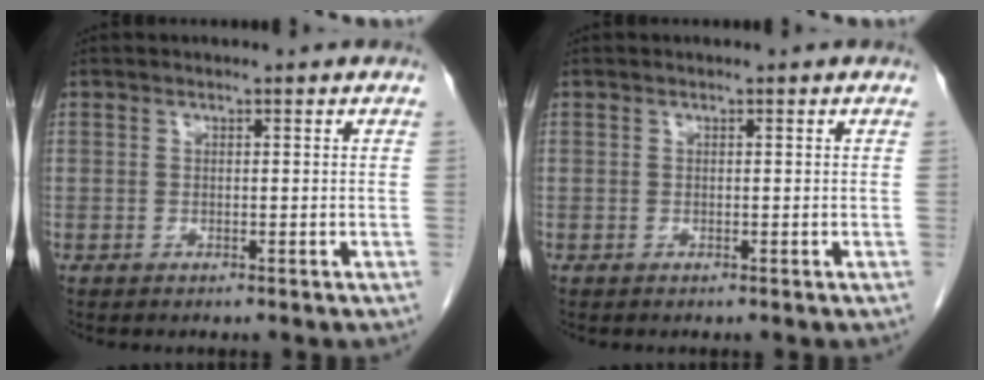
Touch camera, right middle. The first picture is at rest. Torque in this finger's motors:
{"motor_torque": [-0.01, -0.01, 0.01, 0.00]}